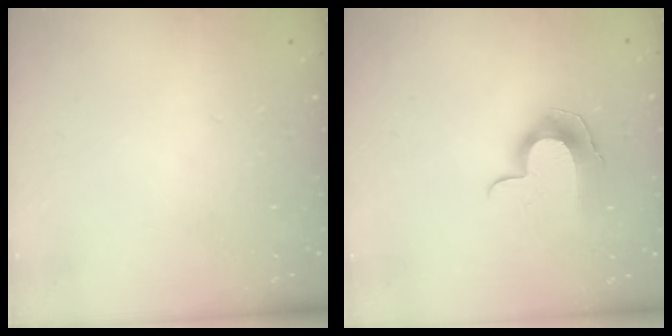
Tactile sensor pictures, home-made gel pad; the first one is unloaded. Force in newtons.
{"total": 10.5, "press": 10.5, "slide": 1.1}